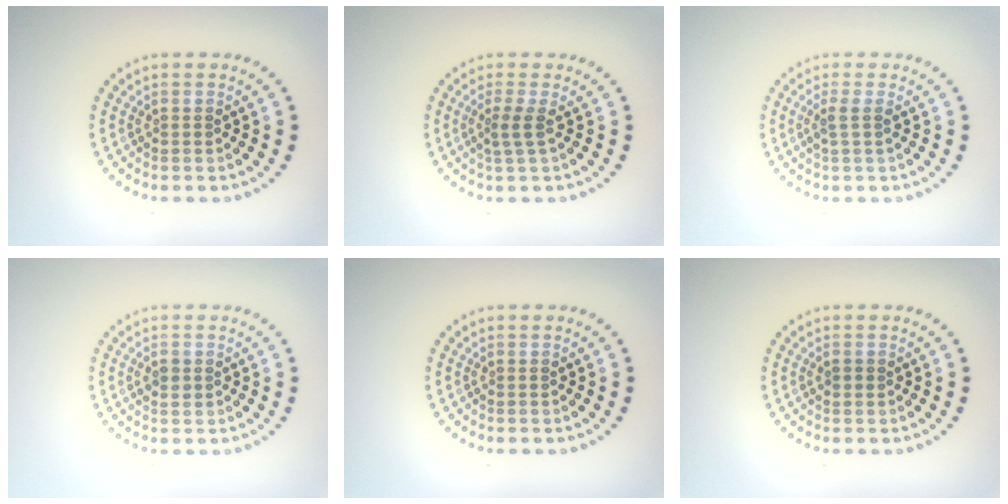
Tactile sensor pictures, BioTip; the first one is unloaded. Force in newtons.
{"total": 1.7, "press": 1.1, "slide": 1.3}
{"total": 1.4, "press": 1.2, "slide": 0.9}
{"total": 0.9, "press": 0.9, "slide": 0.0}
{"total": 0.0}
{"total": 0.8, "press": 0.8, "slide": 0.3}